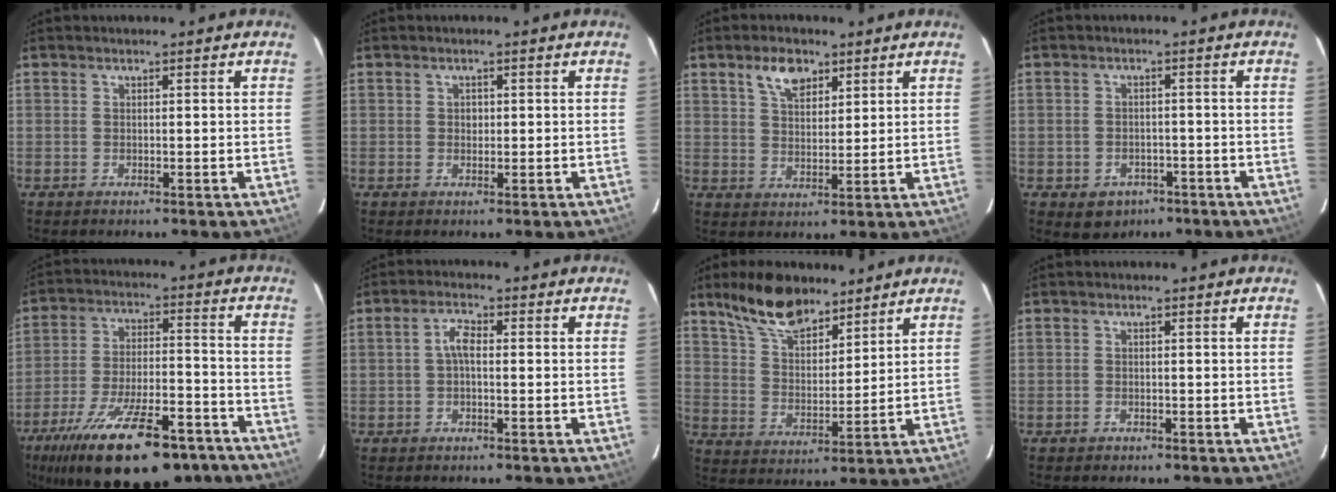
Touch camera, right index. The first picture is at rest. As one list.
[{"total": 1.0, "force": [0.1, 0.9, 0.3], "torque": [-0.002, 0.003, 0.002]}, {"total": 6.1, "force": [3.8, 3.2, 3.6], "torque": [-0.057, 0.007, 0.068]}, {"total": 5.4, "force": [-2.9, 4.3, 1.6], "torque": [-0.040, 0.008, -0.027]}, {"total": 25.3, "force": [-17.8, 8.8, 15.6], "torque": [-0.280, -0.032, -0.261]}, {"total": 2.7, "force": [-0.3, 1.1, 2.5], "torque": [-0.051, 0.010, -0.004]}, {"total": 13.0, "force": [9.8, 5.4, 6.5], "torque": [-0.116, 0.014, 0.184]}, {"total": 1.1, "force": [-0.8, 0.8, 0.1], "torque": [-0.004, 0.004, -0.011]}]